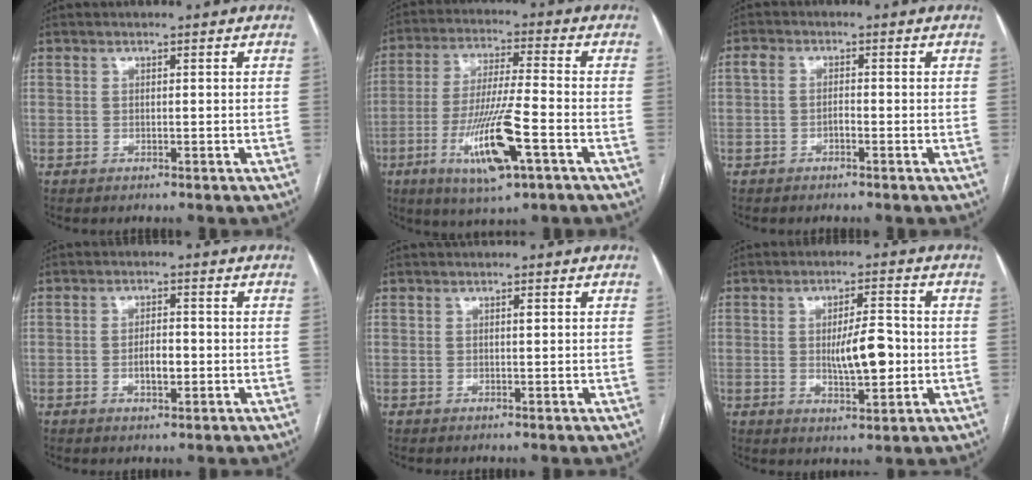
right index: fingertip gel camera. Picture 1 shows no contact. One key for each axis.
{"total": 13.3, "fx": -5.2, "fy": 1.2, "fz": 12.2, "tx": -0.240, "ty": -0.021, "tz": -0.090}
{"total": 2.0, "fx": -0.5, "fy": 1.2, "fz": 1.5, "tx": -0.027, "ty": 0.009, "tz": -0.010}
{"total": 3.3, "fx": -0.7, "fy": 1.3, "fz": 2.9, "tx": -0.053, "ty": 0.002, "tz": -0.010}
{"total": 0.5, "fx": 0.2, "fy": 0.1, "fz": 0.5, "tx": -0.009, "ty": -0.001, "tz": 0.003}
{"total": 7.5, "fx": -0.5, "fy": 2.0, "fz": 7.2, "tx": -0.119, "ty": 0.002, "tz": -0.004}